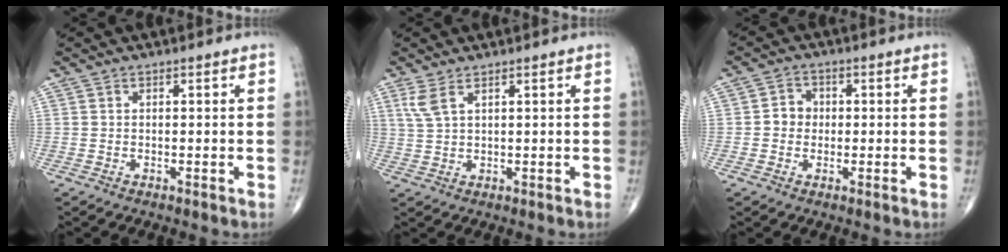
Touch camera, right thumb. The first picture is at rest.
{"total": 3.3, "force": [1.9, 1.1, 2.5], "torque": [-0.064, 0.003, 0.049]}
{"total": 3.6, "force": [-0.2, 3.2, 1.5], "torque": [-0.008, 0.011, -0.011]}